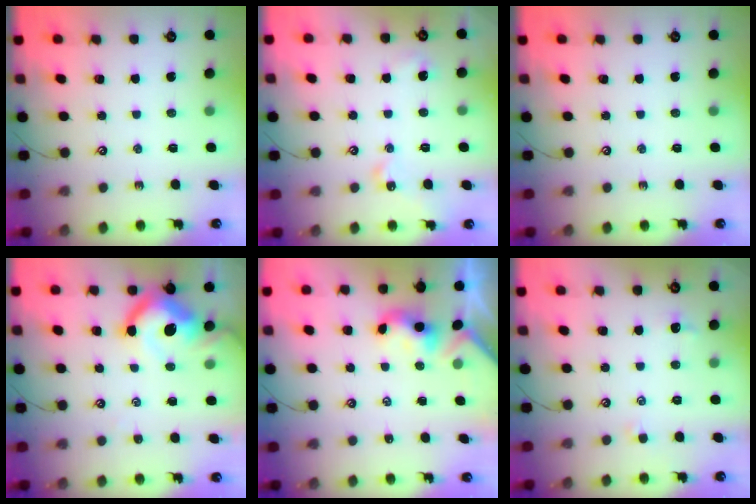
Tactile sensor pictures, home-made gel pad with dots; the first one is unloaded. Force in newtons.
{"total": 3.7, "press": 3.6, "slide": 0.6}
{"total": 0.0}
{"total": 10.9, "press": 10.8, "slide": 1.4}
{"total": 2.3, "press": 2.3, "slide": 0.3}
{"total": 1.1, "press": 1.0, "slide": 0.5}